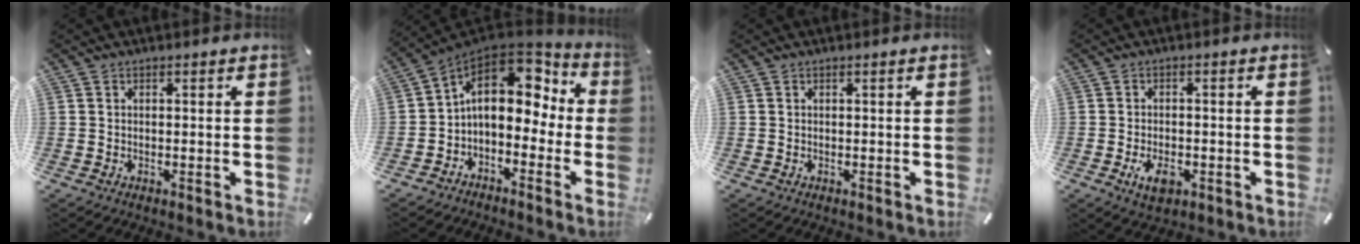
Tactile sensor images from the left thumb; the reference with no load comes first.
{"total": 12.8, "force": [2.6, 8.6, 9.1], "torque": [-0.161, -0.019, 0.041]}
{"total": 0.0}
{"total": 5.0, "force": [-1.9, 3.0, 3.5], "torque": [-0.068, 0.000, -0.037]}